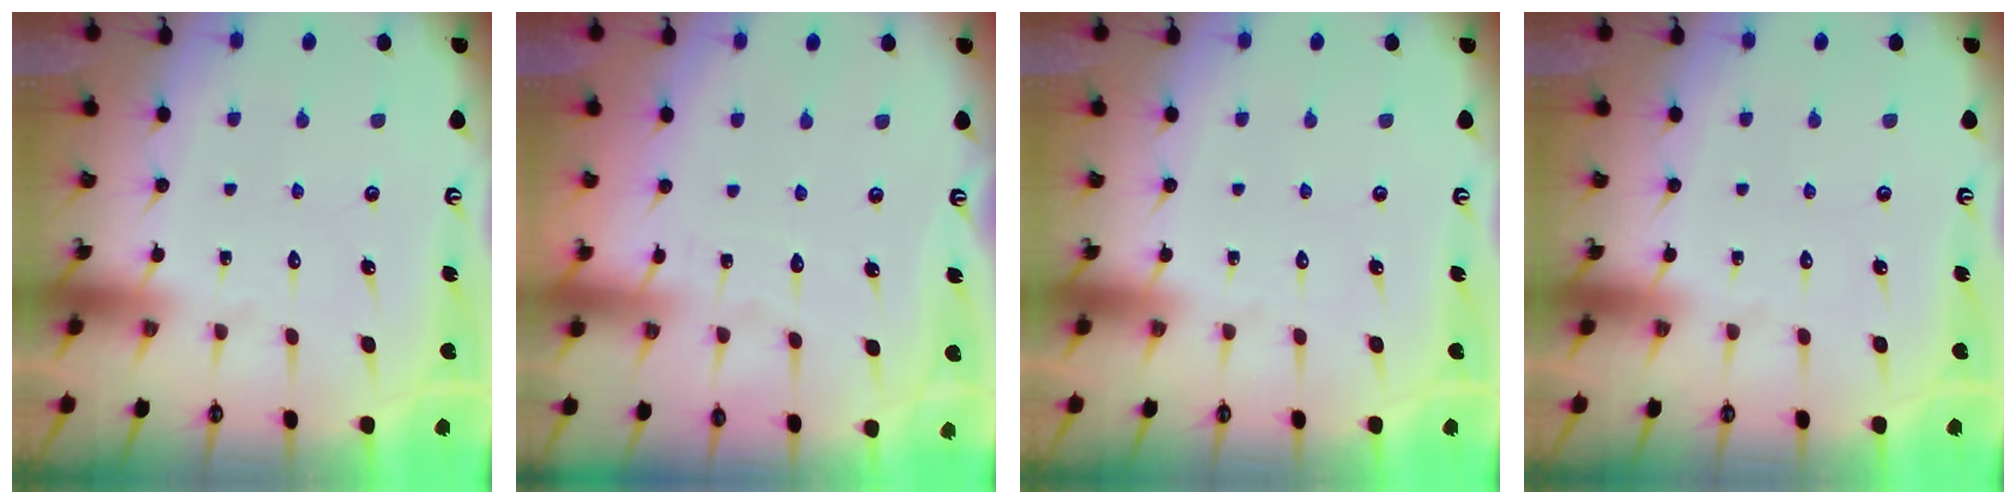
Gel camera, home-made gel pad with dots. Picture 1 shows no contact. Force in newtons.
{"total": 2.6, "press": 2.6, "slide": 0.2}
{"total": 0.0}
{"total": 0.0}